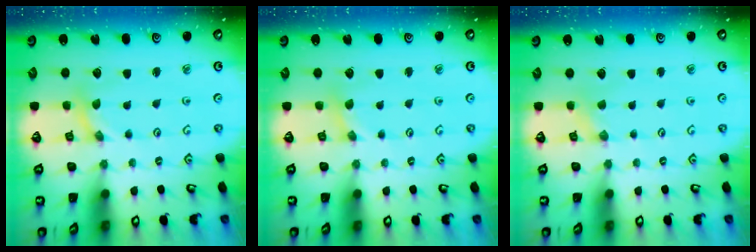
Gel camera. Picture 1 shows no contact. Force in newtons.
{"total": 2.8, "press": 2.8, "slide": 0.5}
{"total": 0.0}